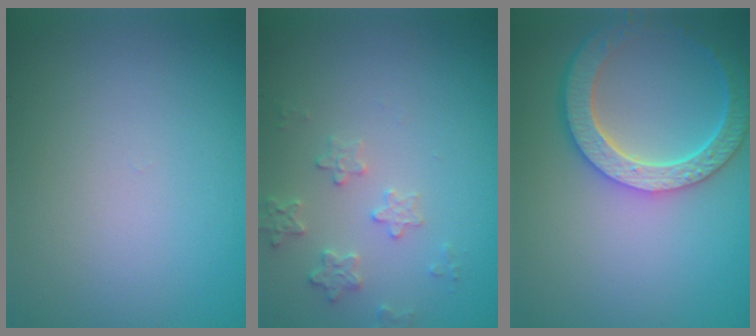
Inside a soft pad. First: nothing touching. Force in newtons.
{"total": 2.2, "press": 2.1, "slide": 0.4}
{"total": 5.9, "press": 4.7, "slide": 3.6}